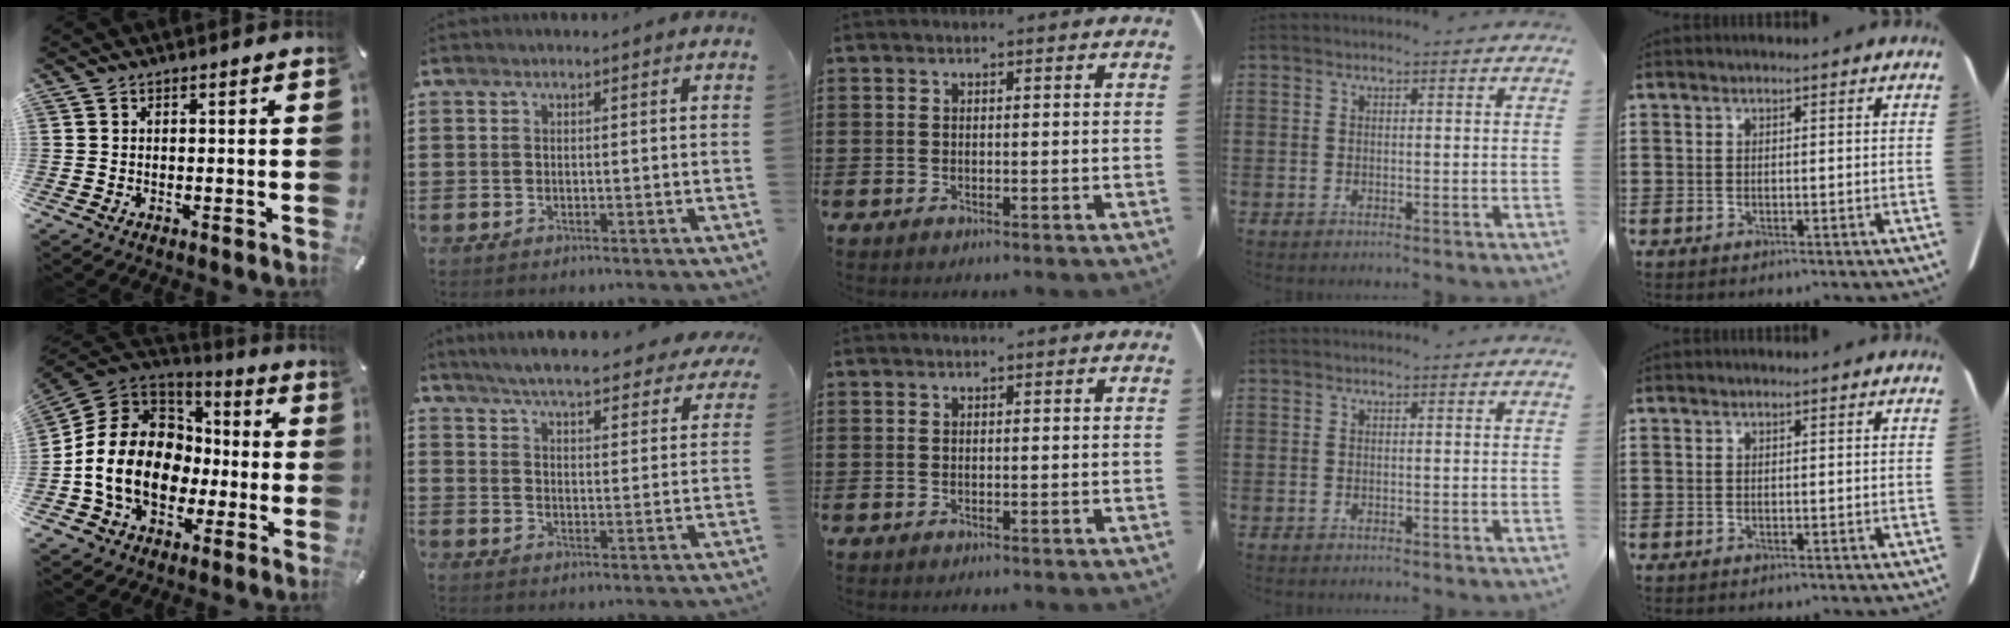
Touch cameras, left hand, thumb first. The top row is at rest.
{"thumb": {"total": 17.2, "force": [-3.5, 13.7, 9.7], "torque": [-0.206, 0.024, -0.058]}, "index": {"total": 5.7, "force": [5.4, -0.3, 1.9], "torque": [-0.062, -0.037, 0.091]}}